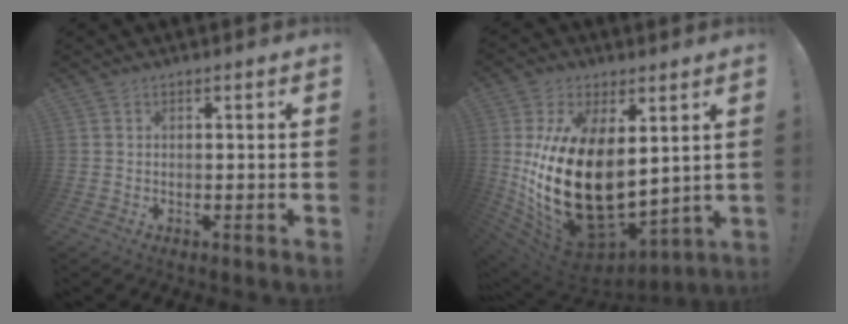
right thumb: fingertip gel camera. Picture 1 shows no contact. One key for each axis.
{"total": 27.0, "fx": 0.9, "fy": 16.5, "fz": 21.4, "tx": -0.424, "ty": -0.028, "tz": 0.040}